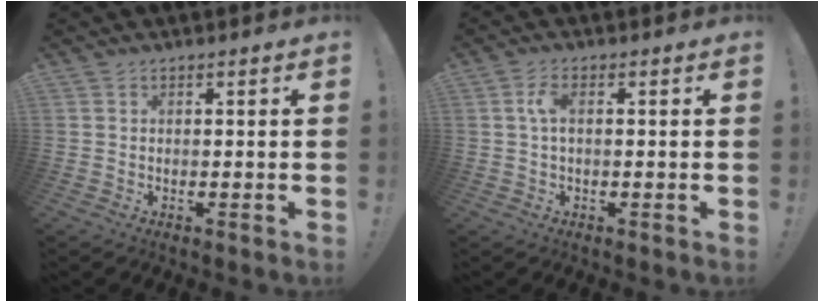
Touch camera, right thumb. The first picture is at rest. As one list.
[{"total": 3.9, "force": [0.3, 1.6, 3.6], "torque": [-0.066, 0.009, 0.004]}]